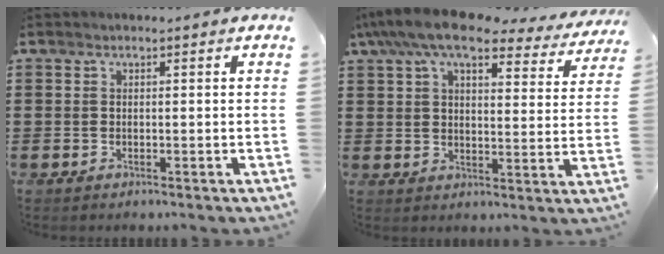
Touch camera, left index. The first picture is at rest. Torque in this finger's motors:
{"motor_torque": [2.14, 0.00, 1.05, 0.21]}